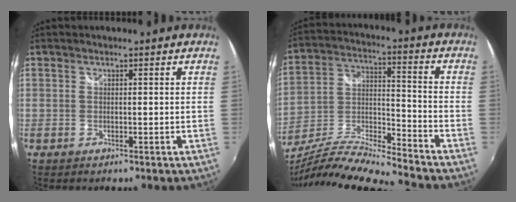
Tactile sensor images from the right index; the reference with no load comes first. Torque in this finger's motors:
{"motor_torque": [0.55, -0.84, 0.05, 0.00]}